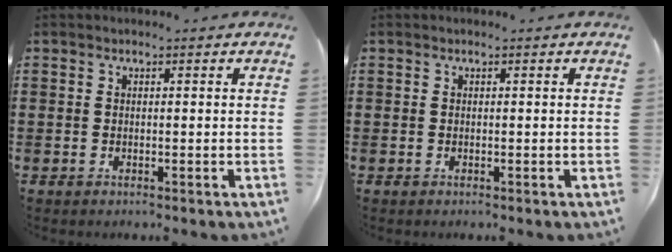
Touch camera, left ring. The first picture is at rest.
{"total": 0.0}